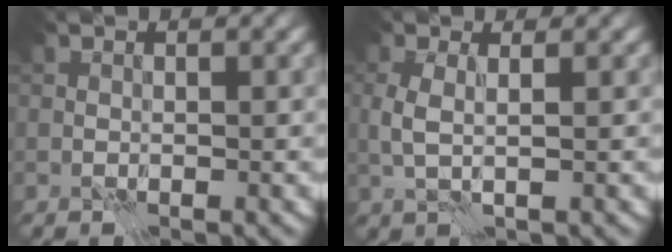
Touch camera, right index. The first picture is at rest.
{"total": 1.7, "force": [1.0, -0.1, 1.4], "torque": [-0.032, 0.002, 0.018]}